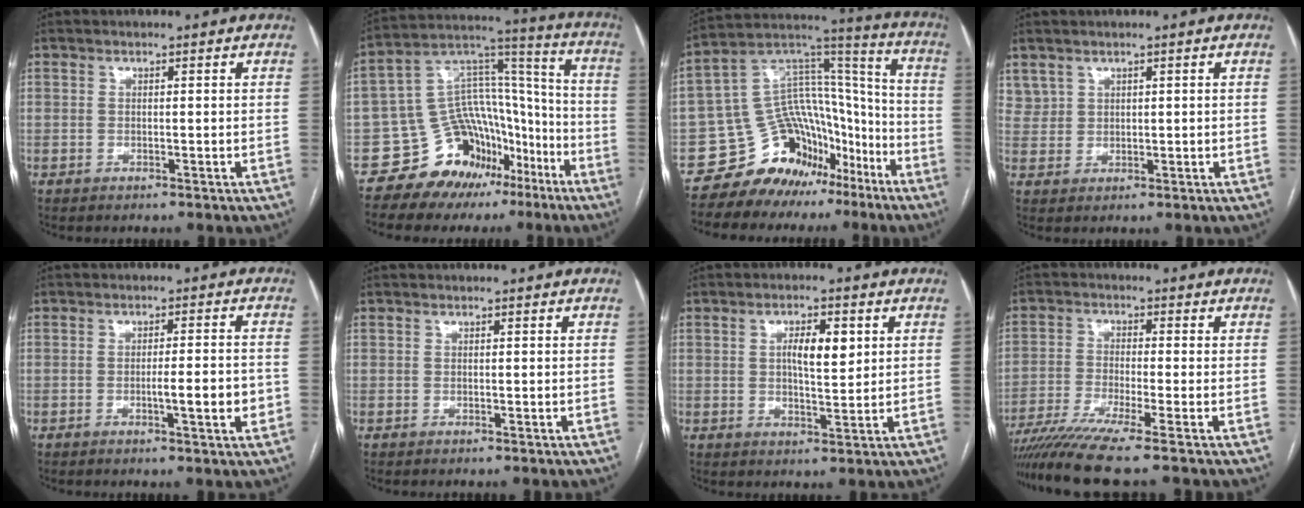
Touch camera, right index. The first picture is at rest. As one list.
[{"total": 16.2, "force": [-9.8, 10.7, 7.2], "torque": [-0.105, 0.083, -0.152]}, {"total": 16.2, "force": [-10.9, 10.6, 5.7], "torque": [-0.083, 0.101, -0.175]}, {"total": 2.7, "force": [2.0, 1.8, 0.2], "torque": [0.003, 0.007, 0.043]}, {"total": 5.5, "force": [-1.5, 0.5, 5.3], "torque": [-0.079, -0.002, -0.018]}, {"total": 0.0}, {"total": 5.7, "force": [1.6, 1.7, 5.2], "torque": [-0.088, 0.004, 0.028]}, {"total": 9.5, "force": [-7.5, -1.8, 5.6], "torque": [-0.093, -0.028, -0.126]}]